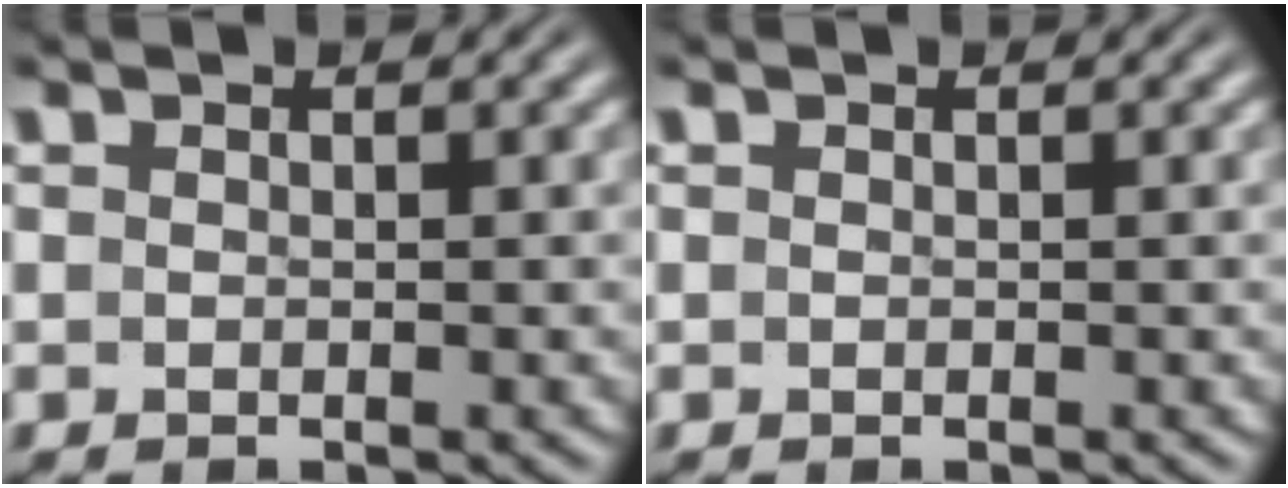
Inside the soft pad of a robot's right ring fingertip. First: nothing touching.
{"total": 0.0}